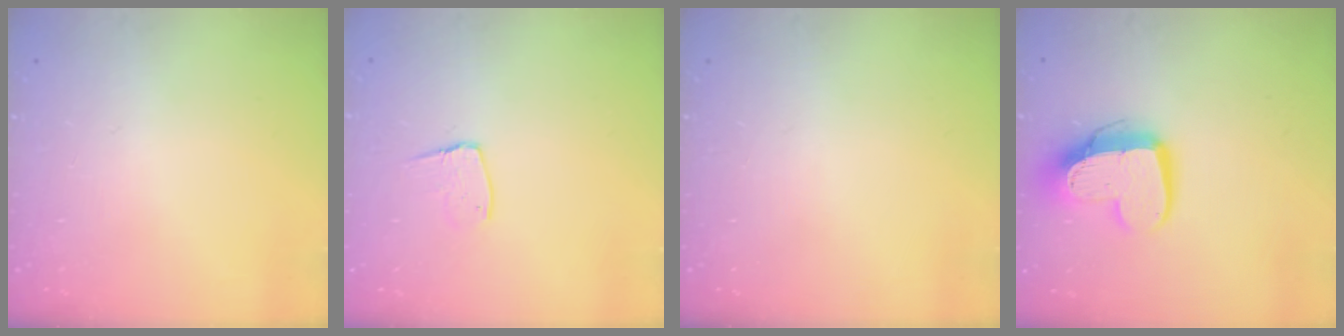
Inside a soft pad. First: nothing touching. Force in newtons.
{"total": 7.0, "press": 7.0, "slide": 0.5}
{"total": 0.0}
{"total": 13.5, "press": 13.5, "slide": 1.1}